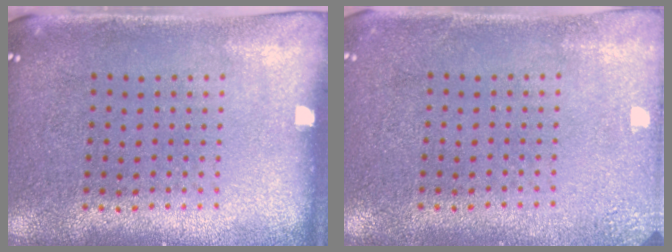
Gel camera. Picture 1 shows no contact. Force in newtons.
{"total": 1.9, "press": 1.9, "slide": 0.2}